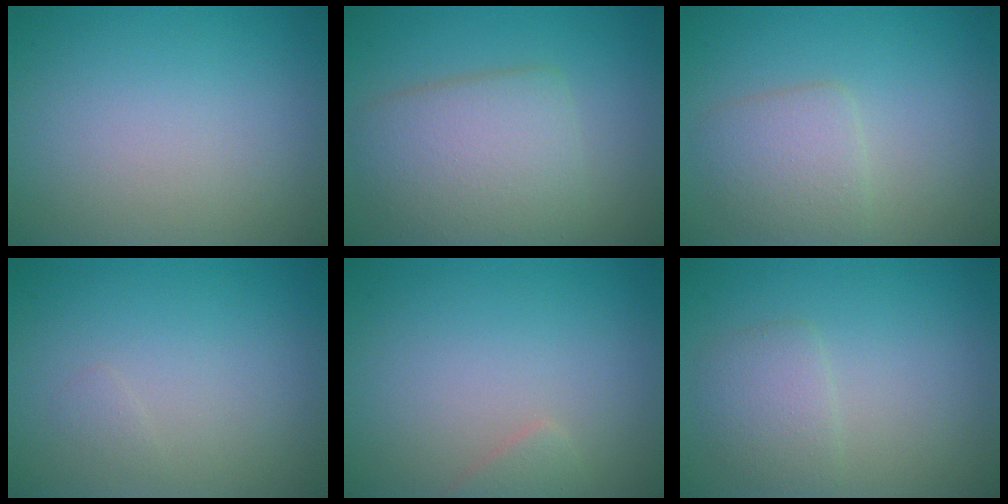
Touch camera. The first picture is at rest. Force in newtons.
{"total": 6.0, "press": 6.0, "slide": 0.3}
{"total": 3.0, "press": 3.0, "slide": 0.1}
{"total": 0.5, "press": 0.5, "slide": 0.0}
{"total": 1.1, "press": 1.1, "slide": 0.1}
{"total": 2.4, "press": 2.4, "slide": 0.0}